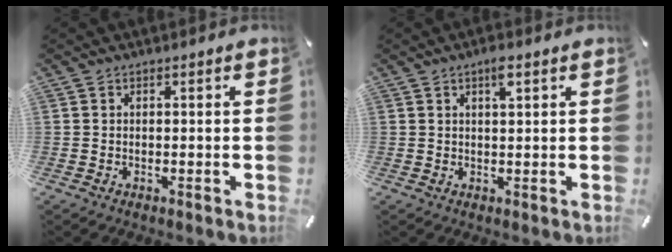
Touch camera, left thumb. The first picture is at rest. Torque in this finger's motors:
{"motor_torque": [0.62, 0.85, 0.38, -0.43, 0.11]}